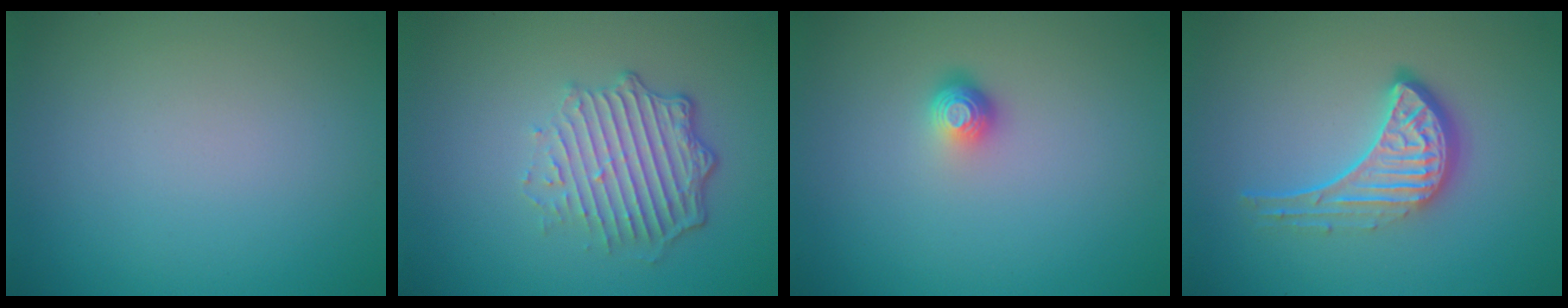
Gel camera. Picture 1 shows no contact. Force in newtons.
{"total": 5.0, "press": 3.6, "slide": 3.5}
{"total": 1.8, "press": 1.2, "slide": 1.3}
{"total": 4.6, "press": 3.3, "slide": 3.2}